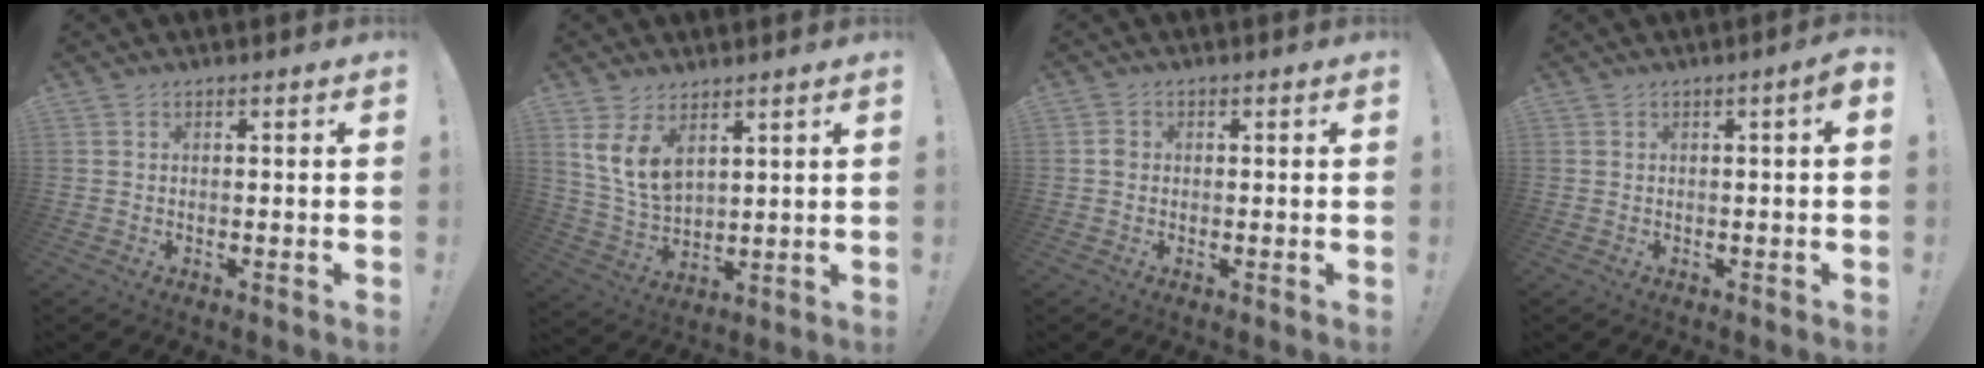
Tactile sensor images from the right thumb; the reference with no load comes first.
{"total": 9.6, "force": [5.5, 5.4, 5.7], "torque": [-0.114, -0.027, 0.110]}
{"total": 1.6, "force": [-0.2, 1.4, 0.7], "torque": [-0.010, 0.005, -0.005]}
{"total": 2.3, "force": [0.0, 0.0, 2.3], "torque": [-0.041, 0.002, -0.002]}